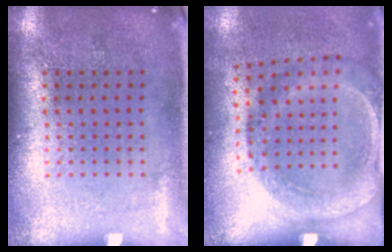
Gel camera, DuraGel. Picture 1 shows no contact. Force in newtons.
{"total": 1.8, "press": 1.1, "slide": 1.4}